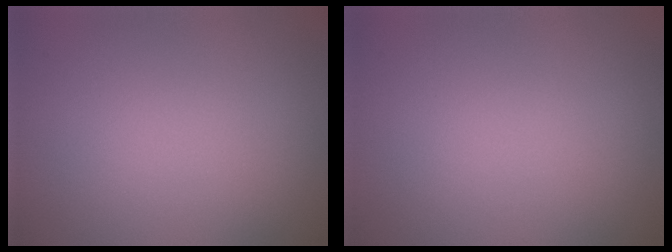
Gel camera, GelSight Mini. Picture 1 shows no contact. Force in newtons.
{"total": 0.0}